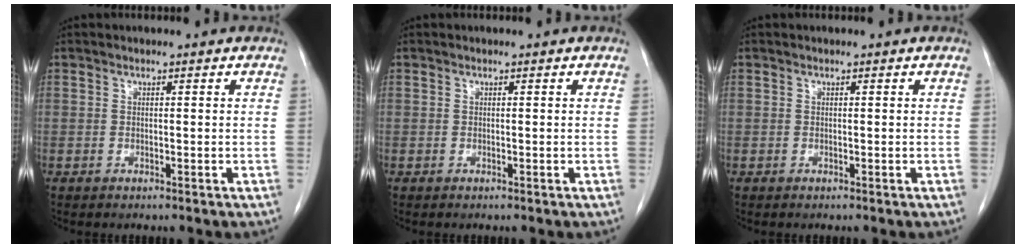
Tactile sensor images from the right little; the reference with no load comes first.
{"total": 0.0}
{"total": 0.0}